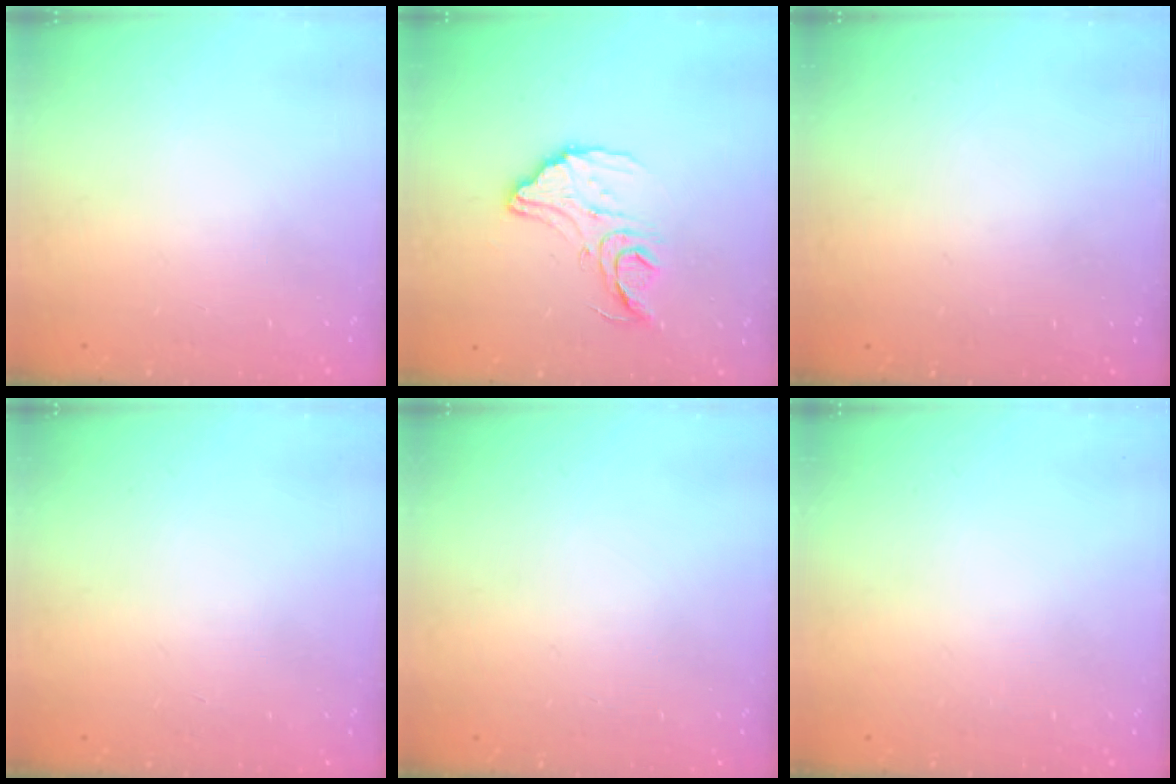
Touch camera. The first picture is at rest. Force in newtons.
{"total": 13.5, "press": 13.4, "slide": 1.0}
{"total": 2.8, "press": 2.8, "slide": 0.1}
{"total": 0.0}
{"total": 0.0}
{"total": 0.0}